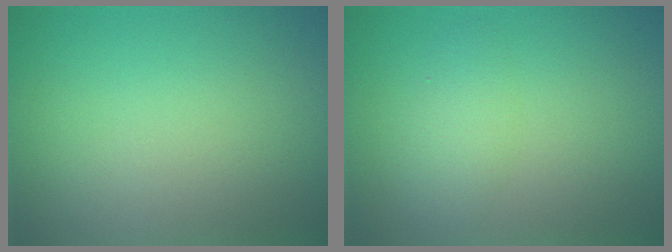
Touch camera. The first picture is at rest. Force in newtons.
{"total": 2.0, "press": 2.0, "slide": 0.1}